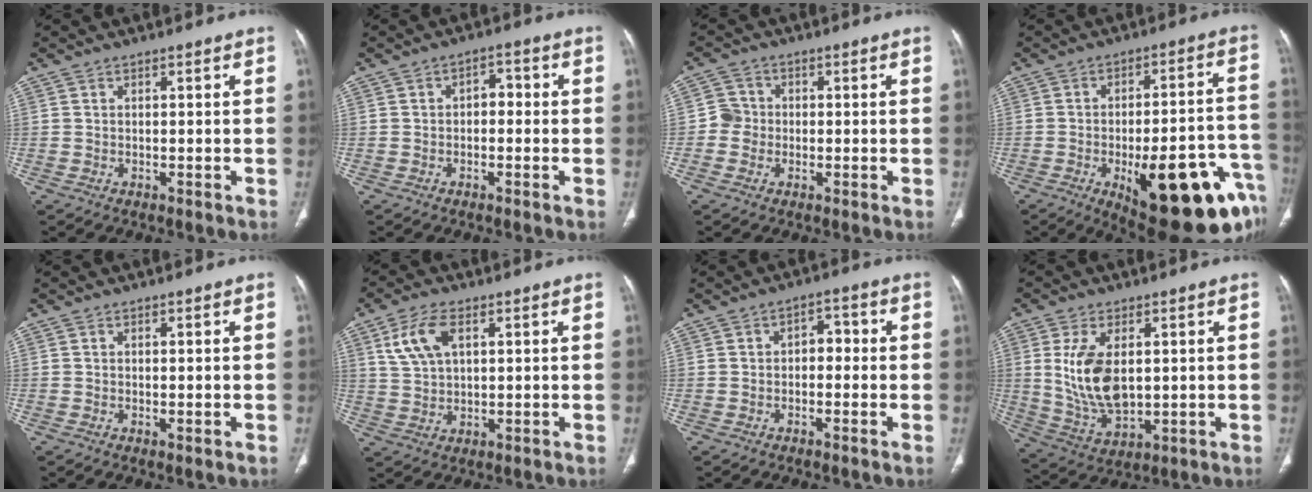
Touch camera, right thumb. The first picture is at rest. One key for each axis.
{"total": 3.2, "fx": -0.3, "fy": 2.2, "fz": 2.3, "tx": -0.019, "ty": 0.016, "tz": -0.013}
{"total": 3.6, "fx": -0.6, "fy": 3.5, "fz": 0.7, "tx": 0.011, "ty": 0.011, "tz": -0.021}
{"total": 25.9, "fx": -11.2, "fy": 8.9, "fz": 21.6, "tx": -0.208, "ty": 0.048, "tz": -0.138}
{"total": 0.7, "fx": -0.1, "fy": 0.2, "fz": 0.7, "tx": -0.016, "ty": -0.004, "tz": -0.001}
{"total": 7.8, "fx": 3.1, "fy": 4.2, "fz": 5.8, "tx": -0.121, "ty": -0.001, "tz": 0.066}
{"total": 3.7, "fx": -0.3, "fy": 2.5, "fz": 2.7, "tx": -0.019, "ty": 0.017, "tz": -0.014}
{"total": 12.0, "fx": 1.7, "fy": 6.6, "fz": 9.9, "tx": -0.186, "ty": -0.015, "tz": 0.049}